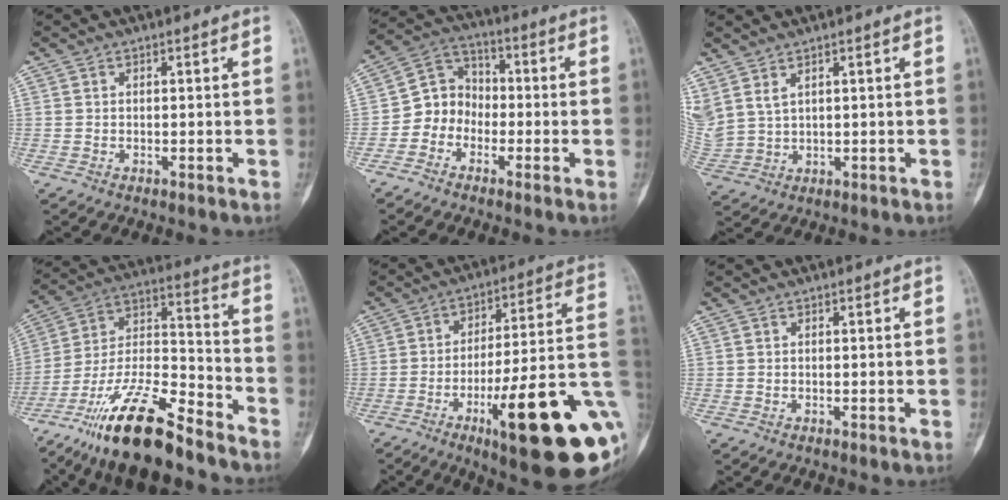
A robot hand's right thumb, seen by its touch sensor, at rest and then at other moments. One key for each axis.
{"total": 7.4, "fx": -2.5, "fy": 6.5, "fz": 2.7, "tx": -0.018, "ty": 0.045, "tz": -0.060}
{"total": 6.5, "fx": 3.9, "fy": 3.2, "fz": 4.1, "tx": -0.099, "ty": -0.012, "tz": 0.097}
{"total": 20.2, "fx": -14.9, "fy": 5.2, "fz": 12.6, "tx": -0.246, "ty": 0.073, "tz": -0.269}
{"total": 25.5, "fx": -8.5, "fy": 5.4, "fz": 23.4, "tx": -0.282, "ty": 0.027, "tz": -0.118}
{"total": 0.0}